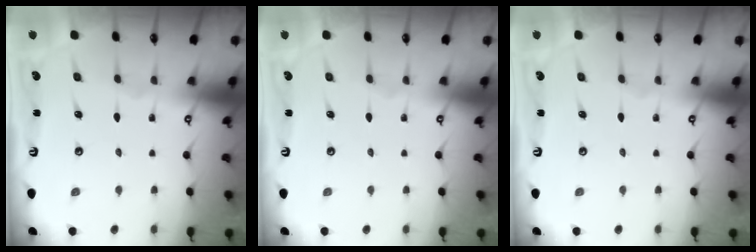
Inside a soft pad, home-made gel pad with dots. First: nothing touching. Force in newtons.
{"total": 0.0}
{"total": 0.0}